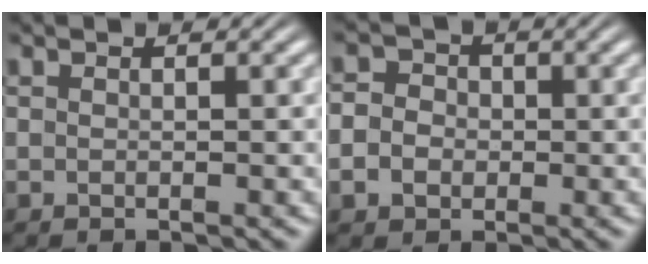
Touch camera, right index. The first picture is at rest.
{"total": 4.8, "force": [-0.5, 4.4, 1.8], "torque": [-0.044, -0.007, -0.015]}